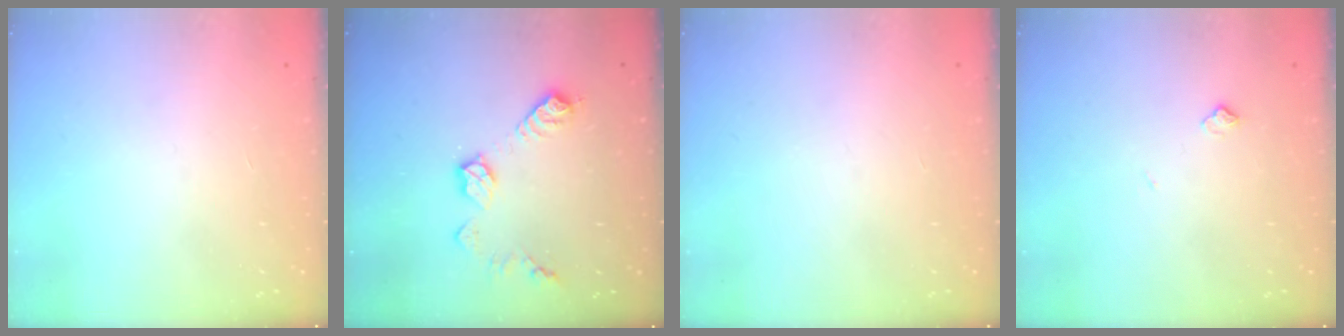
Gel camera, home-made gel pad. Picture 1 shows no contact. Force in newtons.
{"total": 10.3, "press": 10.3, "slide": 0.5}
{"total": 0.0}
{"total": 6.0, "press": 5.9, "slide": 0.8}